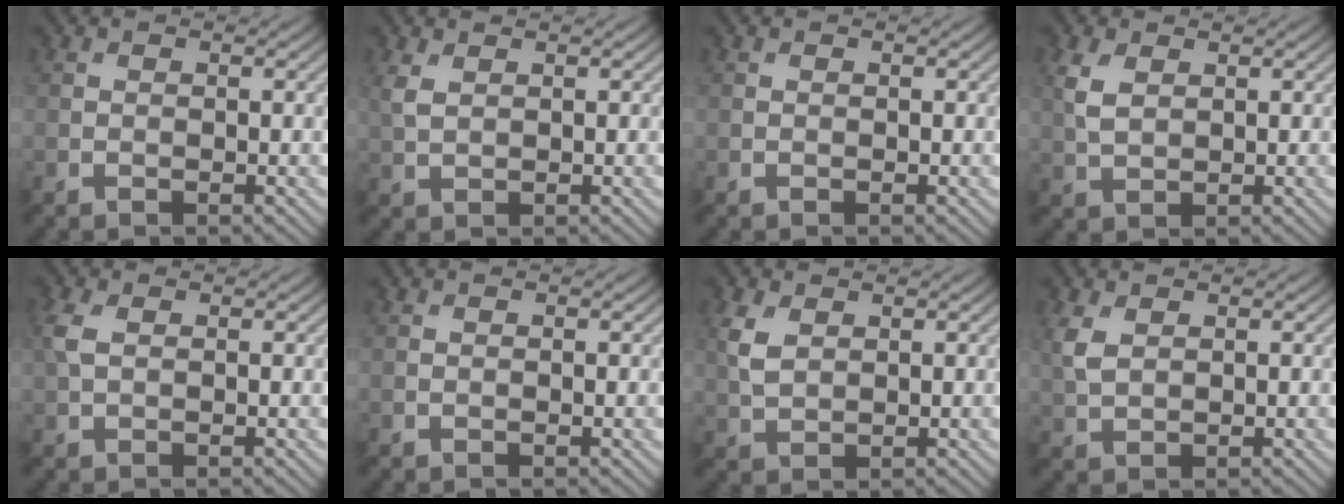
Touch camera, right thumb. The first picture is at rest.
{"total": 2.2, "force": [1.0, 1.1, 1.6], "torque": [-0.049, 0.002, 0.024]}
{"total": 0.0}
{"total": 3.4, "force": [1.3, 2.0, 2.4], "torque": [-0.071, 0.004, 0.028]}
{"total": 2.5, "force": [0.6, 1.5, 2.0], "torque": [-0.060, 0.006, 0.011]}
{"total": 0.0}
{"total": 3.7, "force": [1.4, 2.3, 2.5], "torque": [-0.074, 0.003, 0.028]}
{"total": 3.1, "force": [1.1, 1.8, 2.2], "torque": [-0.065, 0.003, 0.026]}